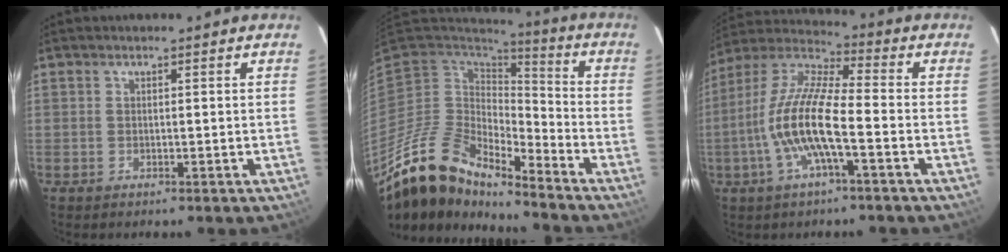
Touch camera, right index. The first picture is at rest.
{"total": 15.4, "force": [-13.0, 4.3, 7.0], "torque": [-0.126, -0.017, -0.254]}
{"total": 13.7, "force": [-3.9, 2.8, 12.9], "torque": [-0.259, 0.002, -0.082]}